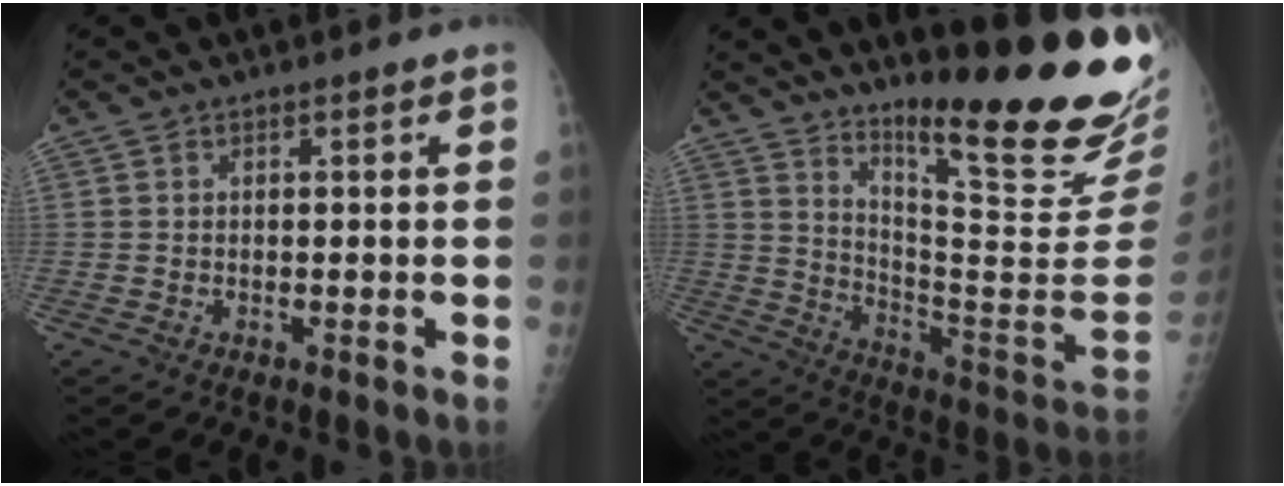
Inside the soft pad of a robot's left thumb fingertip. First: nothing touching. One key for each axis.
{"total": 24.7, "fx": 18.8, "fy": 2.1, "fz": 15.8, "tx": -0.217, "ty": -0.167, "tz": 0.276}